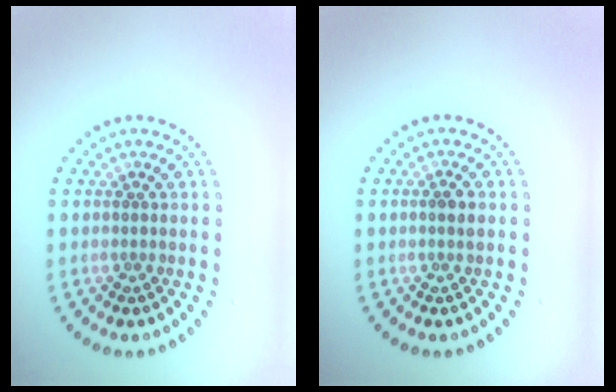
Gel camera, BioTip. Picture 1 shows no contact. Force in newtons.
{"total": 1.3, "press": 1.2, "slide": 0.6}